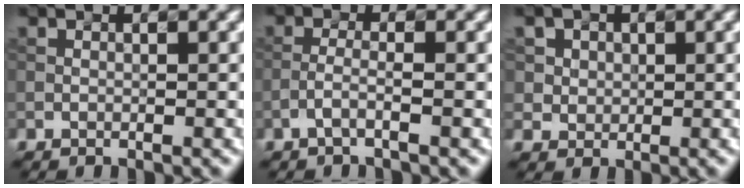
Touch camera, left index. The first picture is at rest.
{"total": 1.4, "force": [-1.0, 0.1, 1.0], "torque": [-0.026, 0.012, -0.022]}
{"total": 3.7, "force": [1.9, 3.0, 0.9], "torque": [-0.030, 0.006, 0.032]}